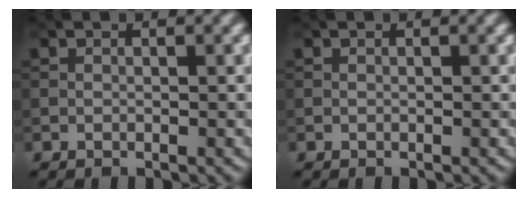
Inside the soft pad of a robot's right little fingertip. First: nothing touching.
{"total": 0.0}